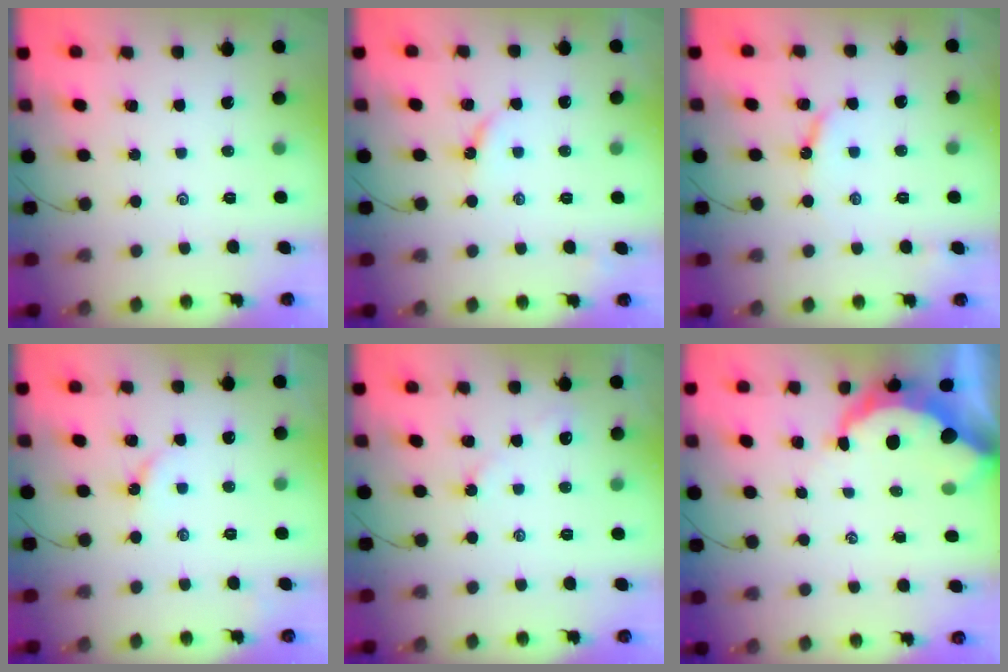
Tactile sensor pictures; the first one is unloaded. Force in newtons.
{"total": 5.2, "press": 5.2, "slide": 0.6}
{"total": 6.2, "press": 6.2, "slide": 0.6}
{"total": 2.9, "press": 2.8, "slide": 0.4}
{"total": 2.3, "press": 2.3, "slide": 0.3}
{"total": 7.7, "press": 7.7, "slide": 0.8}